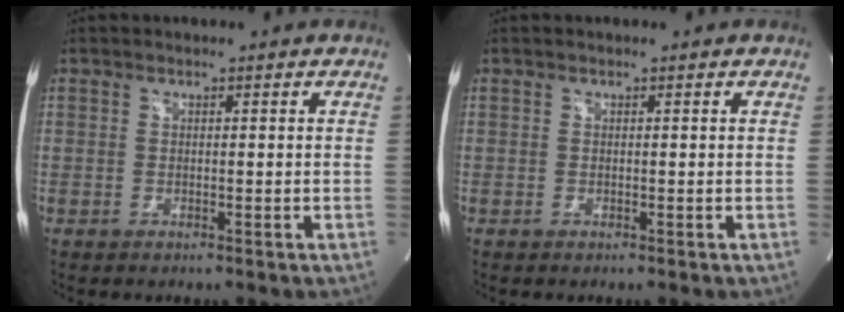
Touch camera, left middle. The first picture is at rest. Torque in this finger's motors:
{"motor_torque": [0.00, 0.00, -0.01, 0.00]}